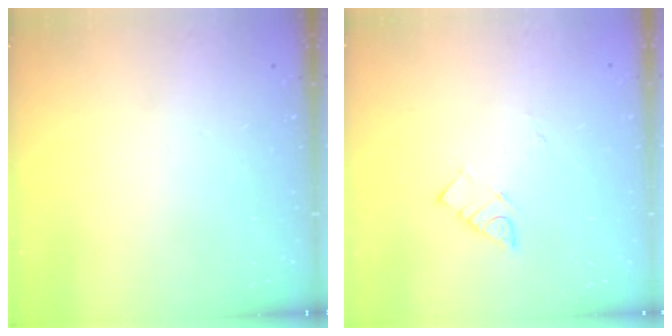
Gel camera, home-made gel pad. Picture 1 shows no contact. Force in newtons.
{"total": 3.9, "press": 3.9, "slide": 0.5}